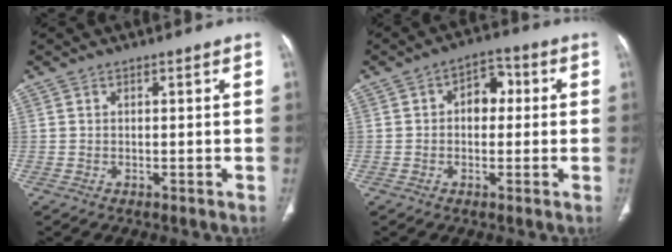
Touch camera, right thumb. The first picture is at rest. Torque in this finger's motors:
{"motor_torque": [-0.02, 0.18, -0.19, -0.14, 0.09]}